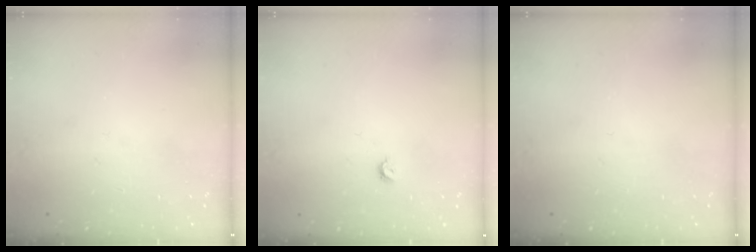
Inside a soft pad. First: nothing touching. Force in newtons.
{"total": 3.6, "press": 3.6, "slide": 0.7}
{"total": 0.0}